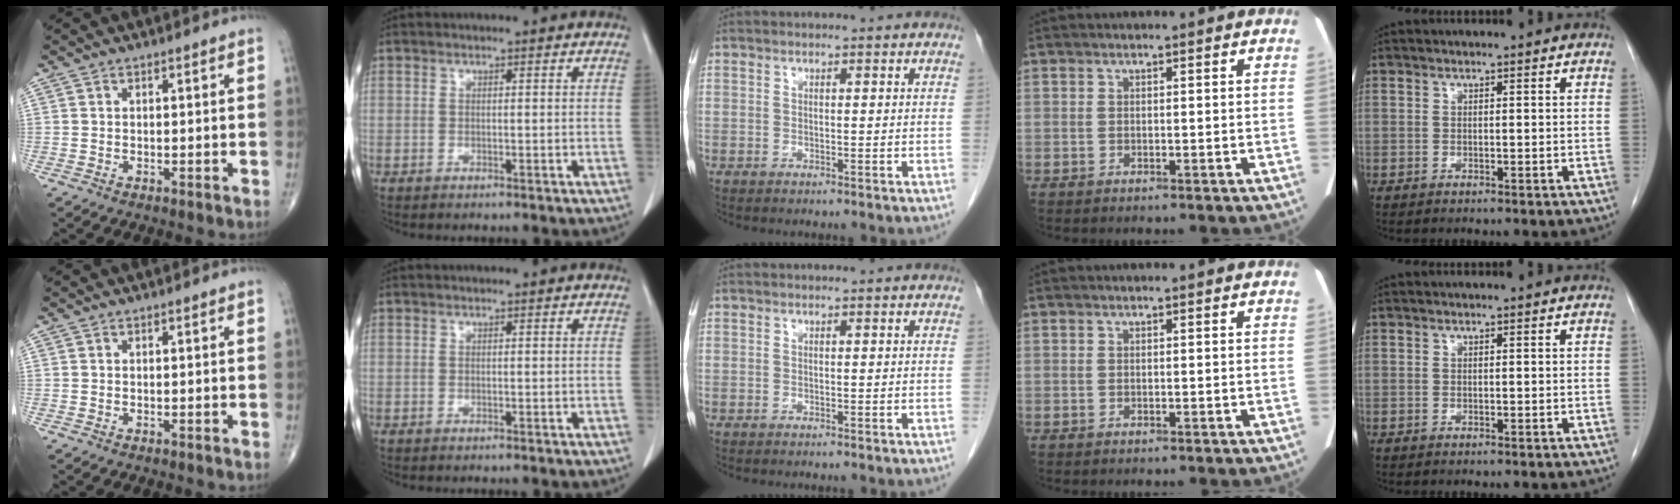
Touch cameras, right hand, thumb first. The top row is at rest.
{}